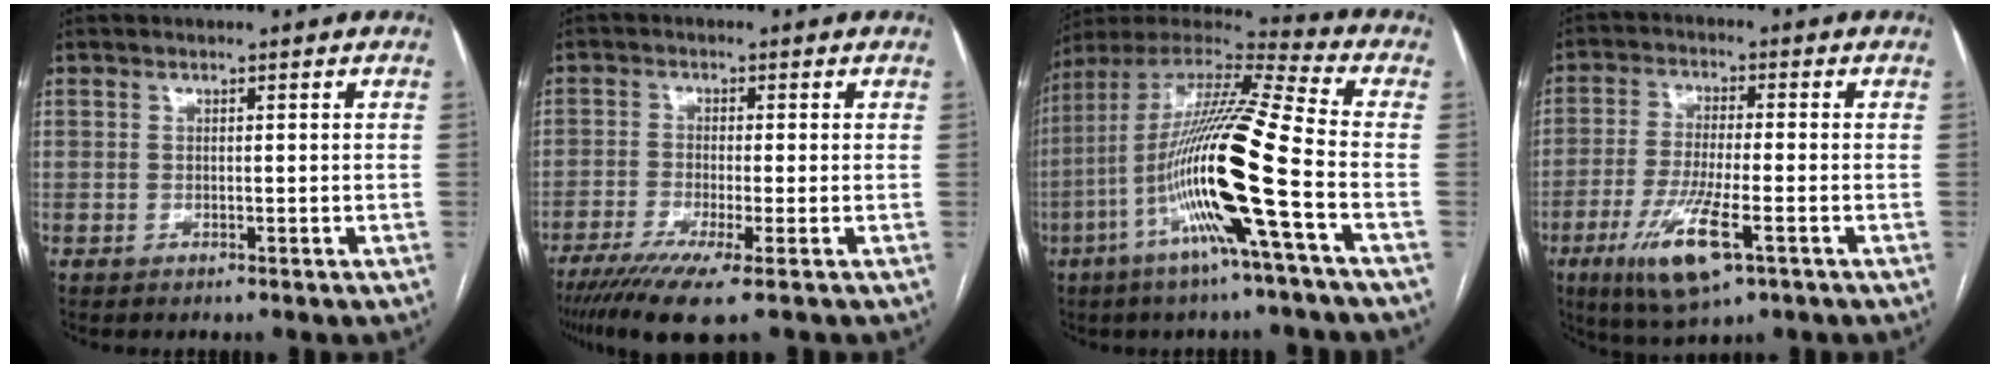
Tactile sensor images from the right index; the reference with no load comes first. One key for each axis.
{"total": 8.6, "fx": -5.6, "fy": 0.1, "fz": 6.5, "tx": -0.108, "ty": -0.023, "tz": -0.096}
{"total": 19.8, "fx": -6.0, "fy": -0.6, "fz": 18.9, "tx": -0.375, "ty": -0.009, "tz": -0.124}
{"total": 10.6, "fx": -4.7, "fy": 1.8, "fz": 9.4, "tx": -0.191, "ty": -0.024, "tz": -0.077}